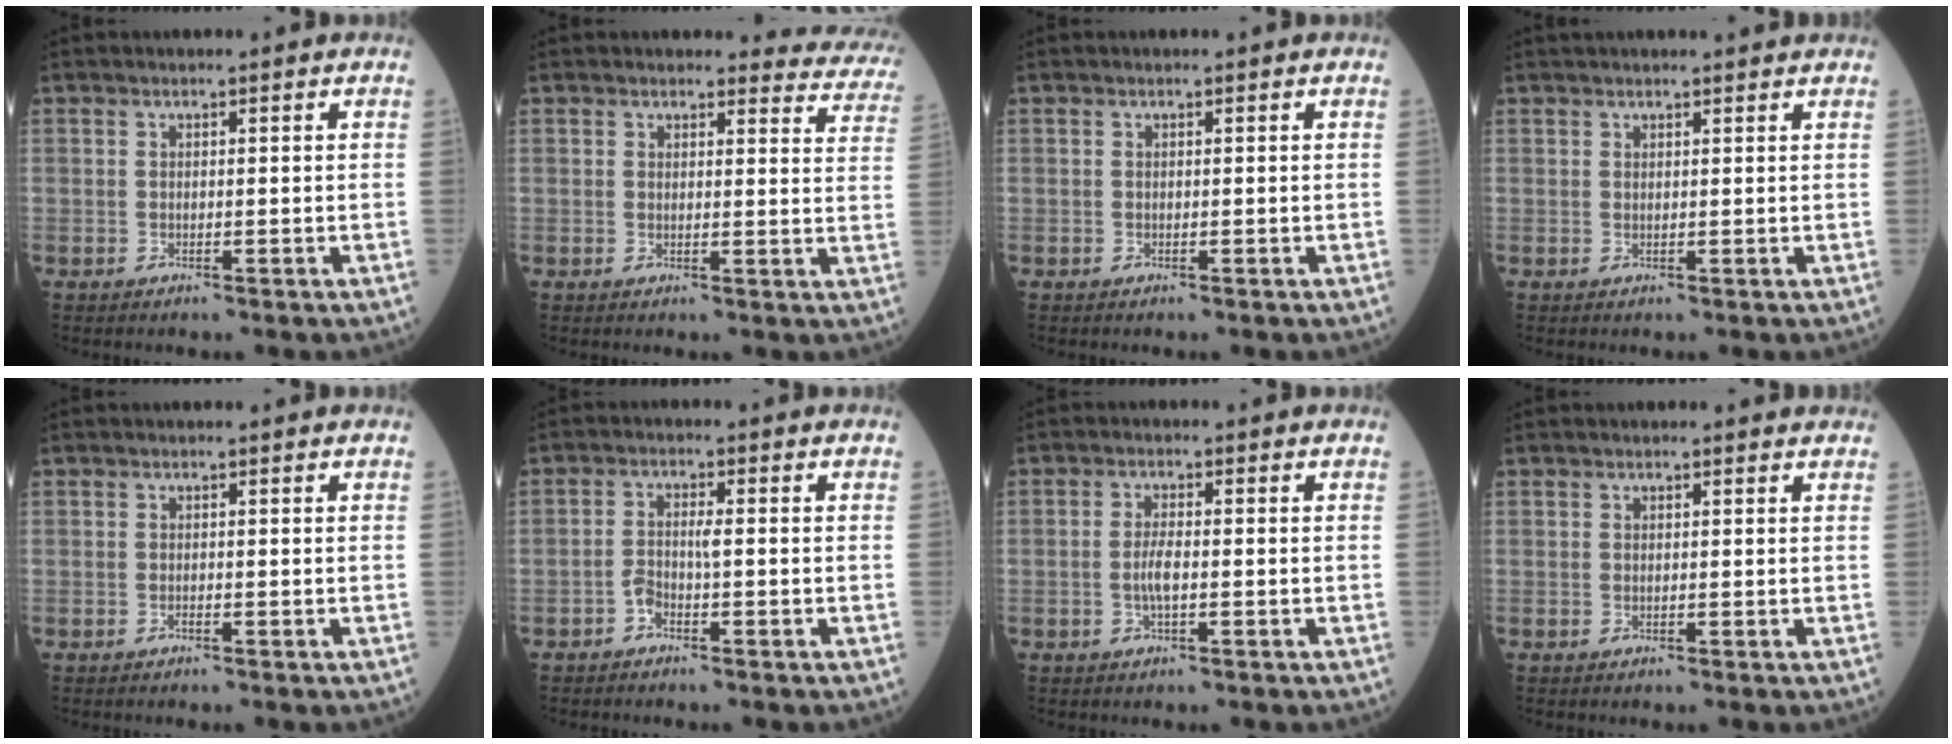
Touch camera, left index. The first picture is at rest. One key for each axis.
{"total": 8.6, "fx": 8.3, "fy": 2.0, "fz": -0.5, "tx": 0.051, "ty": -0.052, "tz": 0.046}
{"total": 0.0}
{"total": 3.7, "fx": 3.6, "fy": 0.1, "fz": 1.0, "tx": -0.010, "ty": 0.024, "tz": 0.043}
{"total": 0.0}
{"total": 2.3, "fx": -1.0, "fy": 0.5, "fz": 1.9, "tx": -0.038, "ty": 0.006, "tz": -0.019}
{"total": 2.7, "fx": -0.6, "fy": 0.5, "fz": 2.5, "tx": -0.057, "ty": 0.000, "tz": -0.014}
{"total": 0.5, "fx": 0.5, "fy": 0.1, "fz": 0.0, "tx": -0.006, "ty": -0.006, "tz": -0.005}